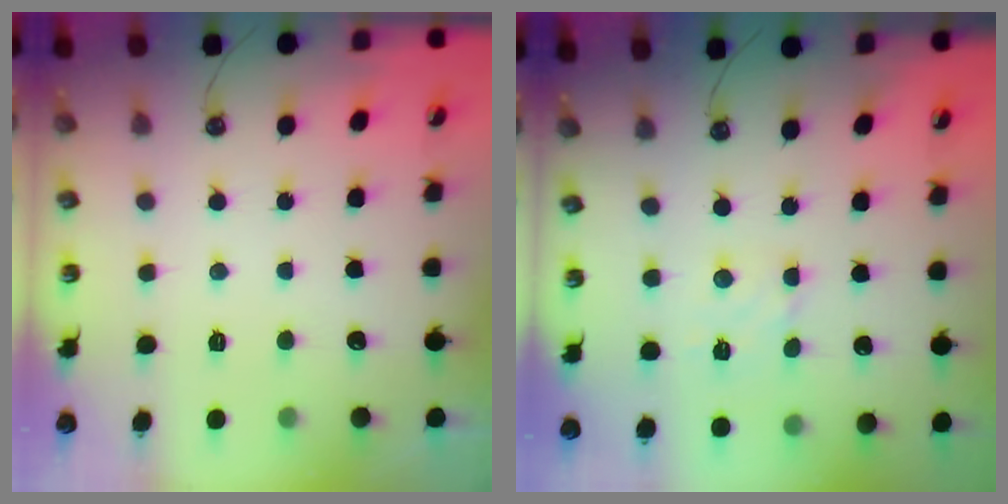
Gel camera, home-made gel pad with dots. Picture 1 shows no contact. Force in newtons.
{"total": 4.5, "press": 4.4, "slide": 0.6}